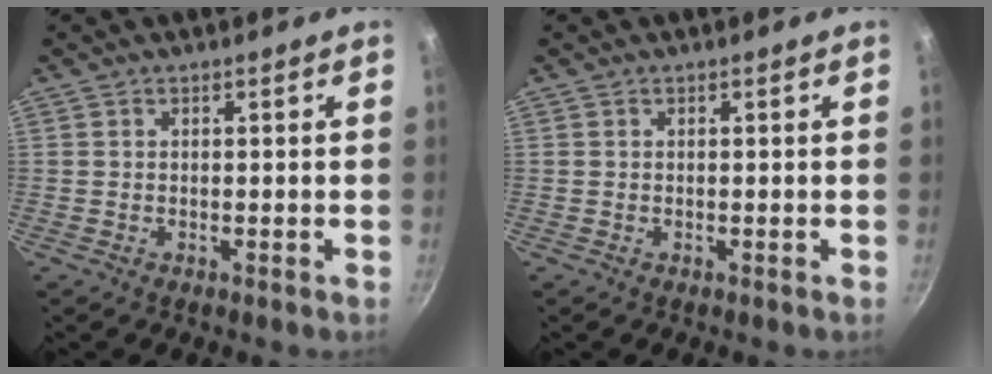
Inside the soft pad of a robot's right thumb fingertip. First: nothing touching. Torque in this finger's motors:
{"motor_torque": [-0.02, 0.01, 0.00, 0.00, 0.00]}